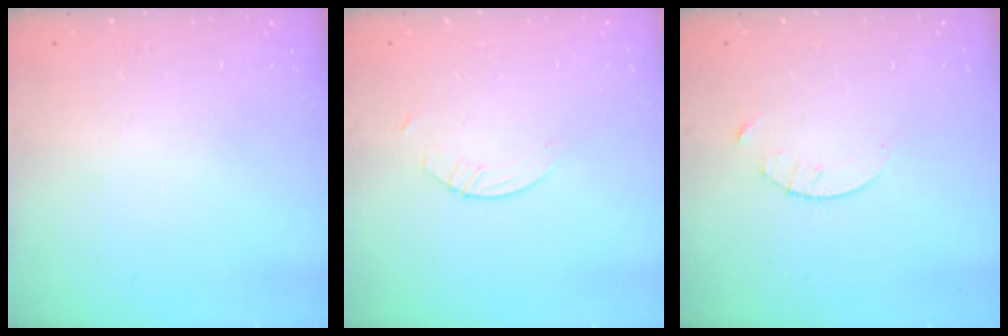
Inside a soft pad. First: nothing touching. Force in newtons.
{"total": 0.8, "press": 0.8, "slide": 0.2}
{"total": 1.3, "press": 1.3, "slide": 0.2}